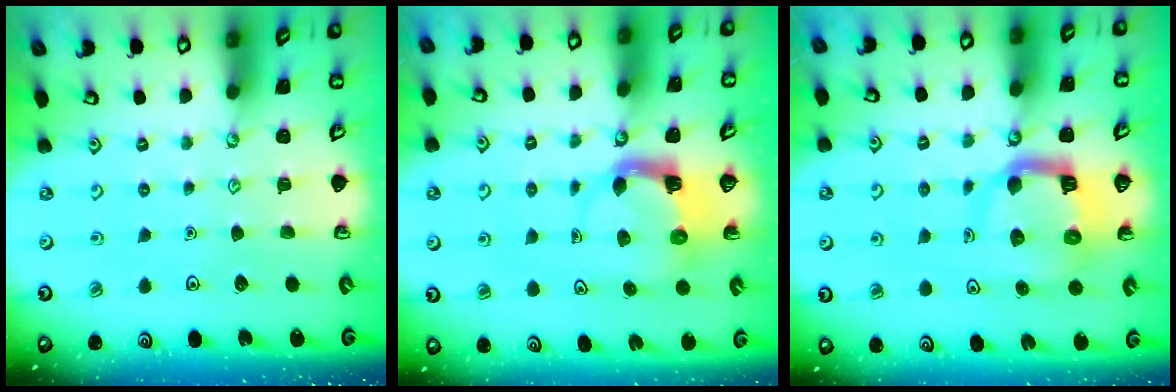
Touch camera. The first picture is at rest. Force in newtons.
{"total": 4.0, "press": 3.9, "slide": 0.6}
{"total": 9.6, "press": 9.5, "slide": 1.4}